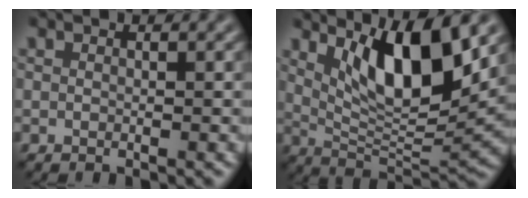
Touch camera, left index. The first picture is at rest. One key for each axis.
{"total": 8.1, "fx": 3.6, "fy": 2.4, "fz": 6.9, "tx": -0.109, "ty": -0.016, "tz": 0.068}